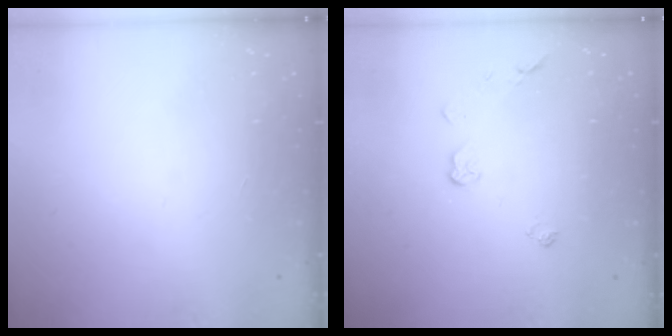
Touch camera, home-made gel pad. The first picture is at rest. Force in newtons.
{"total": 5.1, "press": 5.1, "slide": 0.6}